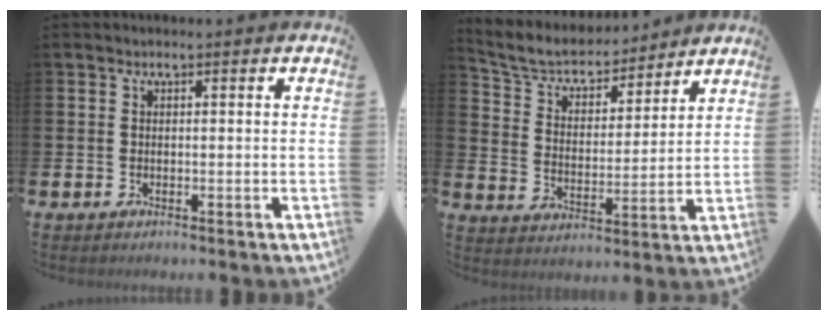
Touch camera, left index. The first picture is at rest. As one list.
[{"total": 6.7, "force": [6.3, 1.8, 1.2], "torque": [-0.063, -0.046, 0.108]}]